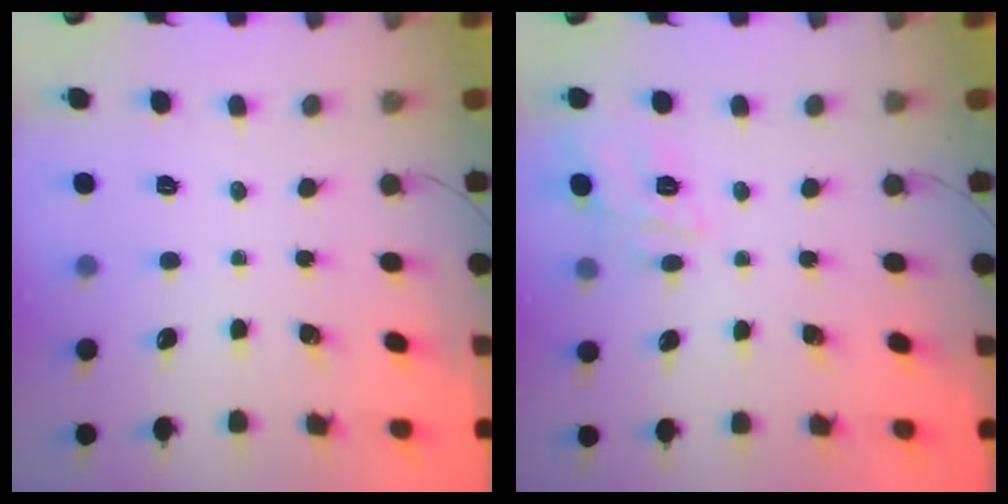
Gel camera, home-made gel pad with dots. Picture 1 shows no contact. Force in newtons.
{"total": 10.7, "press": 10.6, "slide": 1.0}